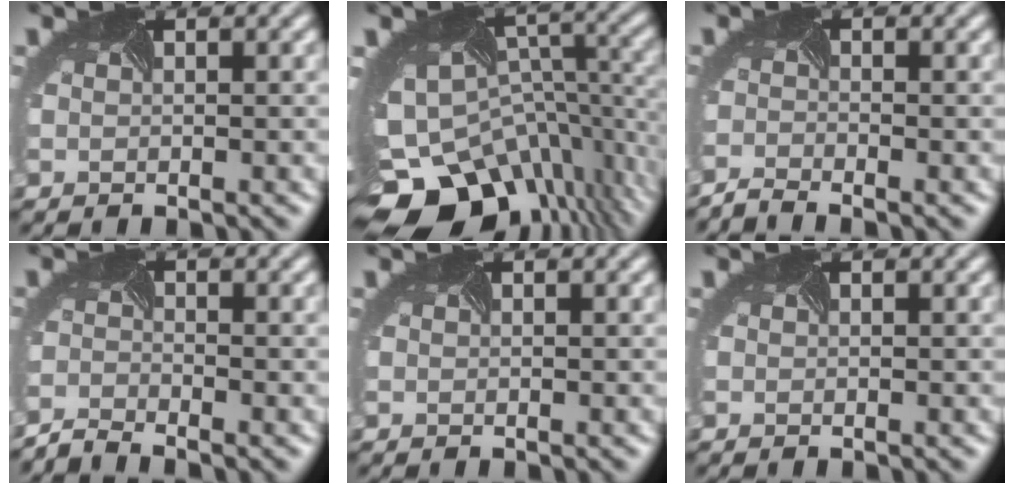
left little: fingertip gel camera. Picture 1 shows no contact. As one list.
[{"total": 15.7, "force": [-8.9, 9.9, 8.2], "torque": [-0.165, -0.024, -0.101]}, {"total": 2.4, "force": [-2.4, -0.5, -0.1], "torque": [-0.008, -0.008, -0.050]}, {"total": 3.0, "force": [-3.0, -0.4, -0.2], "torque": [-0.006, -0.007, -0.061]}, {"total": 0.0}, {"total": 0.0}]